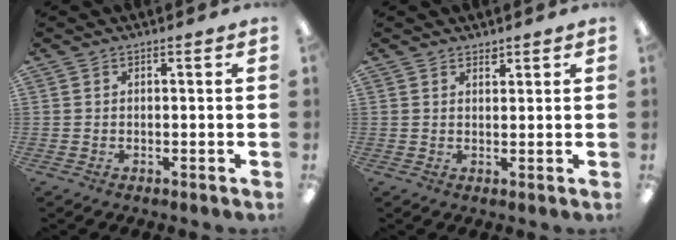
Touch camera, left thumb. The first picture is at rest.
{"total": 1.8, "force": [1.6, 0.7, 0.3], "torque": [0.002, -0.007, 0.029]}